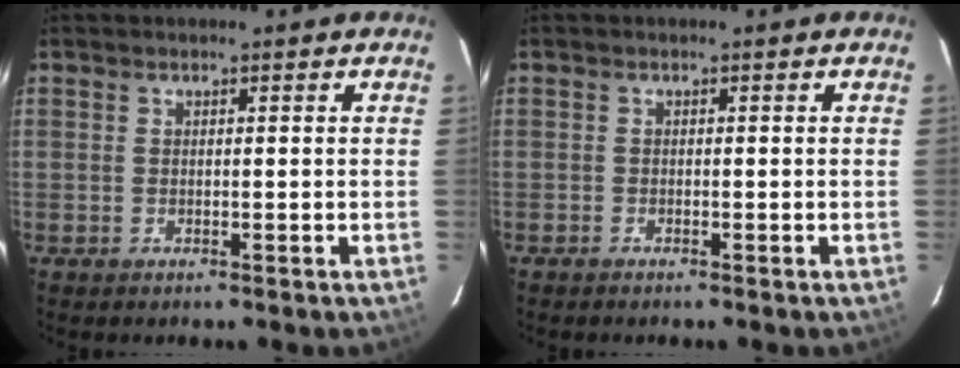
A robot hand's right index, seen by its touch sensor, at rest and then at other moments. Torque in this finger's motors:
{"motor_torque": [0.07, -0.05, 0.00, 0.00]}